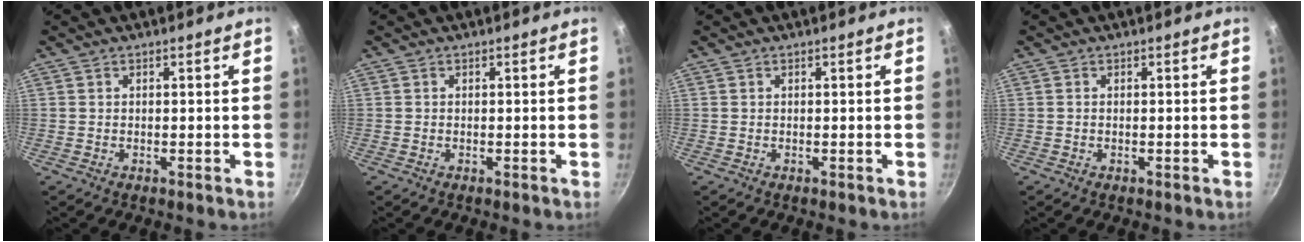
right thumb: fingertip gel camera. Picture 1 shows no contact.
{"total": 0.0}
{"total": 0.0}
{"total": 0.0}